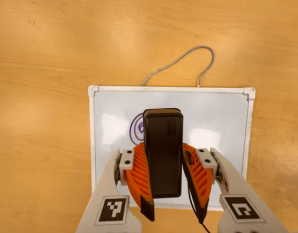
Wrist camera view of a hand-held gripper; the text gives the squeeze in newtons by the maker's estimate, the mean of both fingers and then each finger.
{"total": 6.3, "left": 5.6, "right": 7.0}